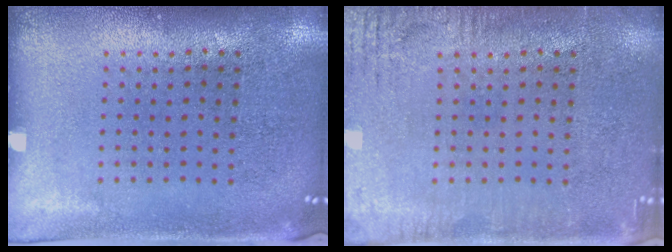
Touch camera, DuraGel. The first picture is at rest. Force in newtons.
{"total": 3.0, "press": 3.0, "slide": 0.2}